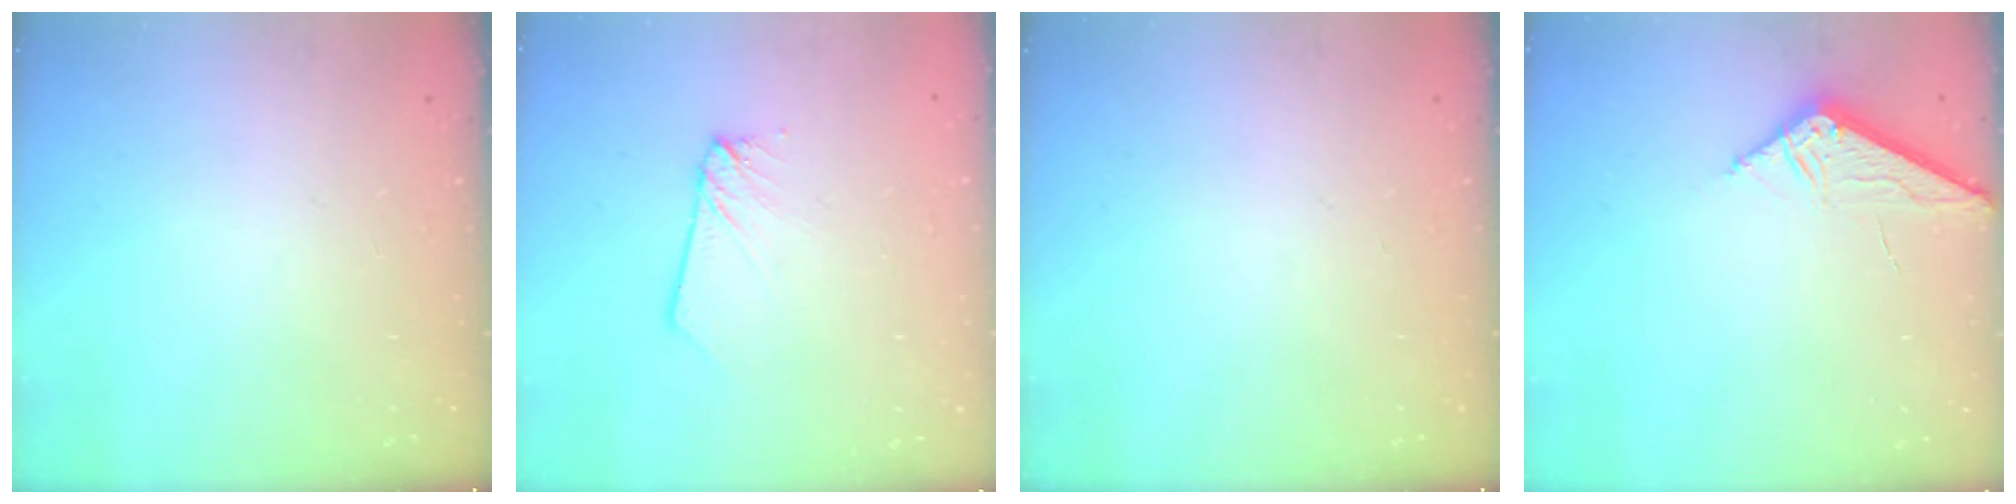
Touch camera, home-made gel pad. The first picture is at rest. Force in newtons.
{"total": 2.6, "press": 2.6, "slide": 0.2}
{"total": 0.0}
{"total": 6.6, "press": 6.6, "slide": 0.7}